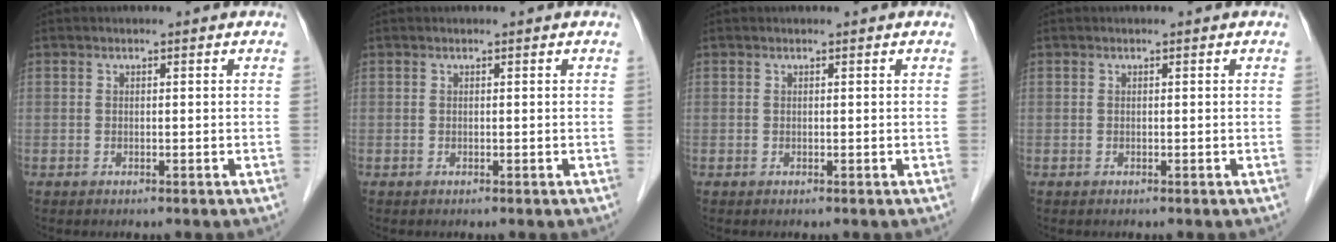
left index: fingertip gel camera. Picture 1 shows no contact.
{"total": 0.0}
{"total": 0.0}
{"total": 0.0}